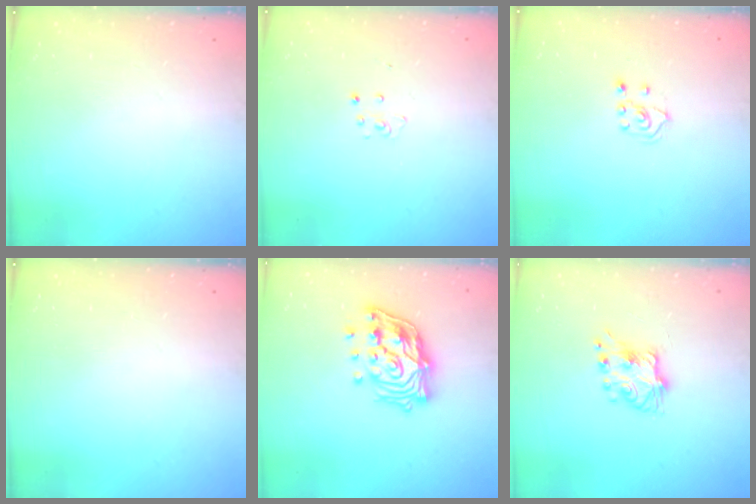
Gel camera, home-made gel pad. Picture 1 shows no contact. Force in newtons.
{"total": 2.7, "press": 2.7, "slide": 0.3}
{"total": 3.0, "press": 2.9, "slide": 0.7}
{"total": 0.0}
{"total": 16.8, "press": 16.6, "slide": 2.6}
{"total": 7.1, "press": 7.1, "slide": 0.5}